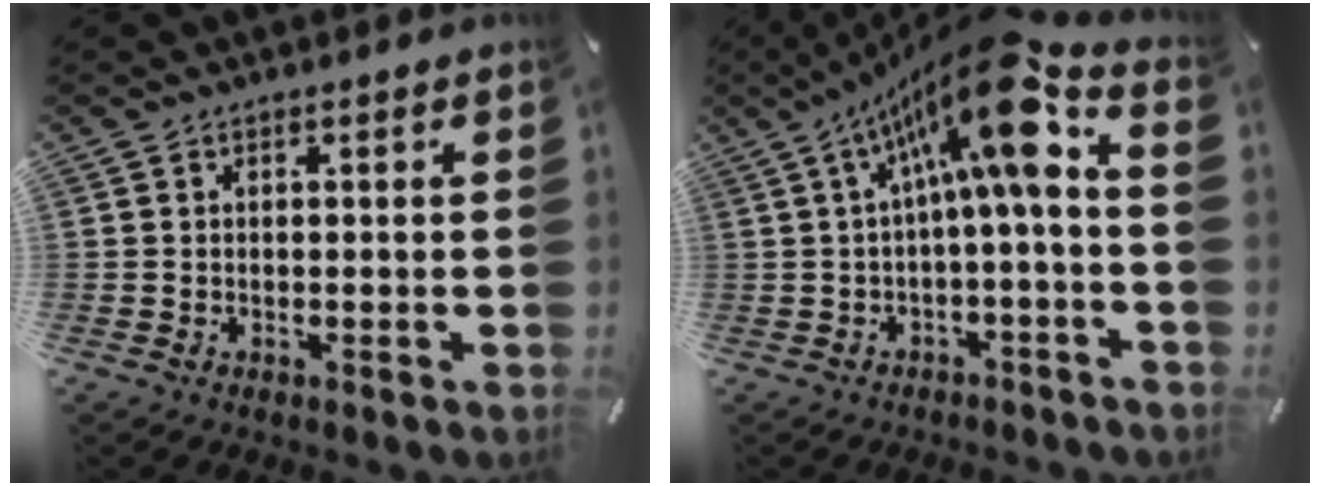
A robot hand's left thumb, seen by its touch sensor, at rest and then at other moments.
{"total": 16.5, "force": [5.1, 2.8, 15.5], "torque": [-0.263, -0.037, 0.073]}